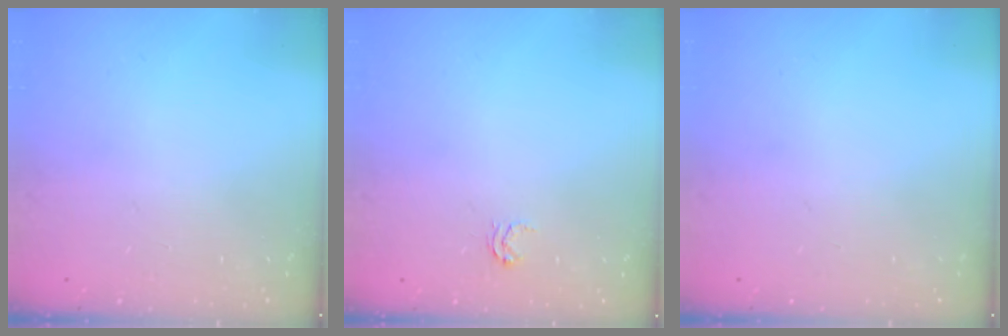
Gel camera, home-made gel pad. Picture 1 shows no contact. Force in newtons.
{"total": 2.7, "press": 2.7, "slide": 0.4}
{"total": 0.0}